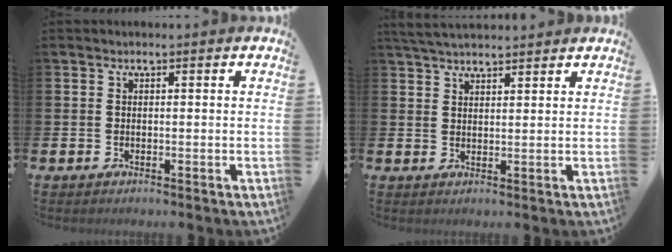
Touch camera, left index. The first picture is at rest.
{"total": 4.0, "force": [3.8, 0.7, 0.9], "torque": [-0.026, -0.010, 0.071]}